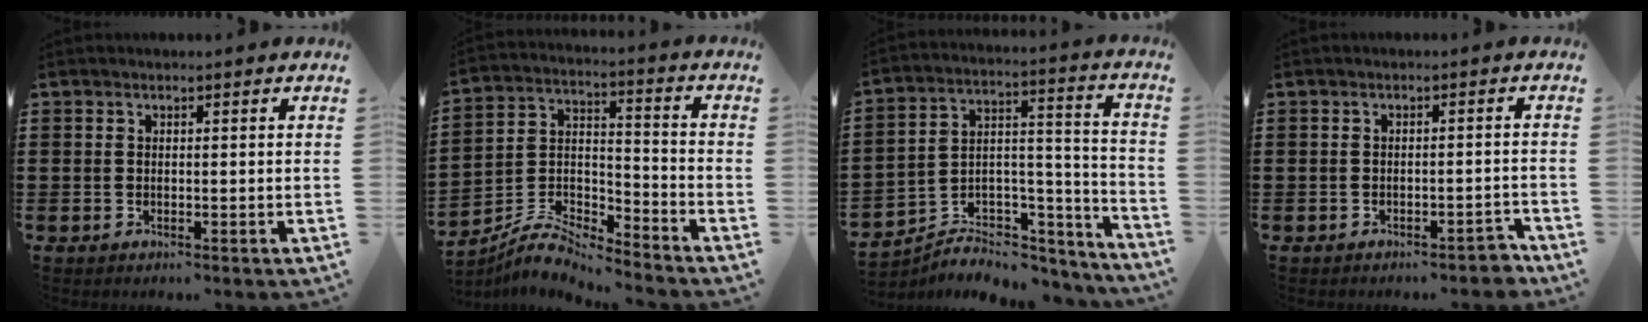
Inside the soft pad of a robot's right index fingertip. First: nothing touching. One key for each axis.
{"total": 7.3, "fx": -6.9, "fy": 1.5, "fz": 2.0, "tx": -0.048, "ty": 0.008, "tz": -0.137}
{"total": 4.6, "fx": -3.7, "fy": 2.7, "fz": 0.3, "tx": -0.010, "ty": -0.003, "tz": -0.070}
{"total": 2.5, "fx": -2.2, "fy": 0.5, "fz": 1.1, "tx": -0.021, "ty": 0.004, "tz": -0.044}